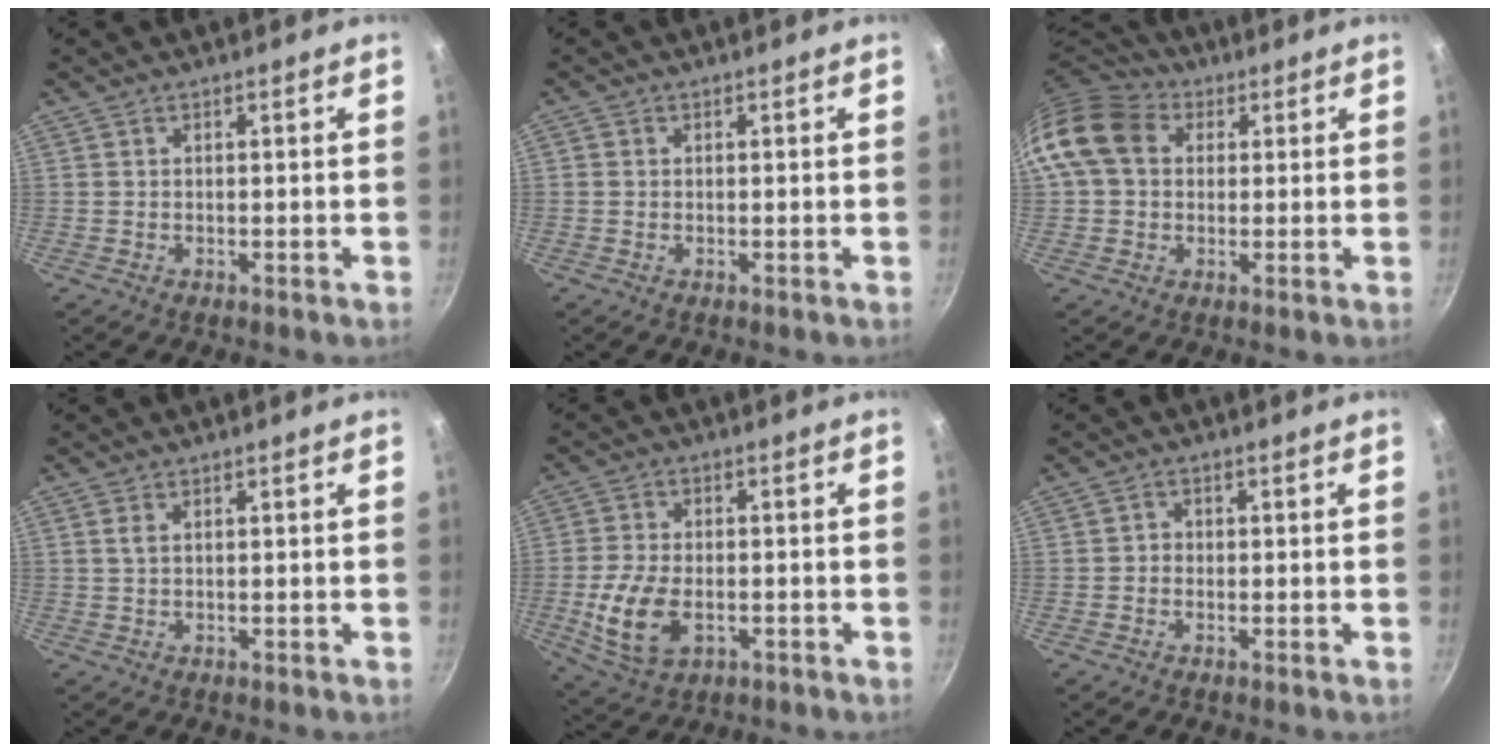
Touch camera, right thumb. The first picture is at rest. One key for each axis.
{"total": 0.6, "fx": 0.0, "fy": 0.5, "fz": 0.1, "tx": -0.001, "ty": 0.002, "tz": -0.002}
{"total": 13.0, "fx": 2.8, "fy": 10.3, "fz": 7.4, "tx": -0.123, "ty": 0.025, "tz": 0.035}
{"total": 1.2, "fx": 0.5, "fy": 0.6, "fz": 0.9, "tx": -0.020, "ty": -0.001, "tz": 0.012}
{"total": 10.4, "fx": -2.5, "fy": 6.2, "fz": 7.9, "tx": -0.159, "ty": 0.003, "tz": -0.041}
{"total": 1.4, "fx": -0.3, "fy": 1.3, "fz": 0.4, "tx": -0.002, "ty": 0.004, "tz": -0.007}